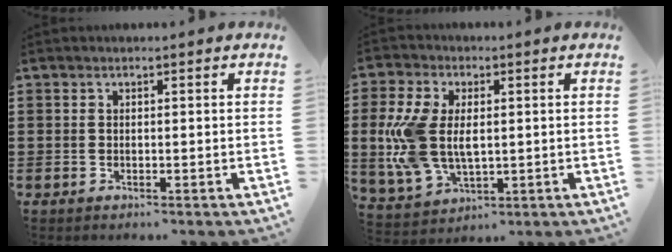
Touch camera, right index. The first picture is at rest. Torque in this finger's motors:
{"motor_torque": [1.73, 0.41, 0.56, 0.21]}